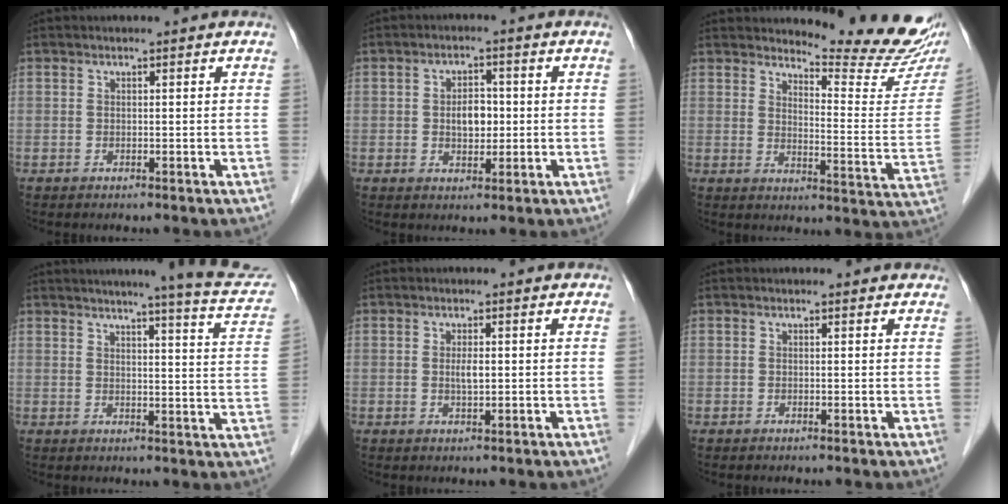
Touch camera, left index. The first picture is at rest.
{"total": 4.1, "force": [-0.3, 2.5, 3.2], "torque": [-0.053, 0.006, -0.001]}
{"total": 14.9, "force": [14.3, 0.3, 4.3], "torque": [-0.060, -0.106, 0.165]}
{"total": 14.8, "force": [12.8, 0.9, 7.4], "torque": [-0.088, -0.028, 0.131]}
{"total": 1.7, "force": [-0.1, 0.4, 1.7], "torque": [-0.032, -0.003, 0.000]}
{"total": 1.1, "force": [0.7, 0.8, 0.1], "torque": [0.003, 0.001, -0.002]}